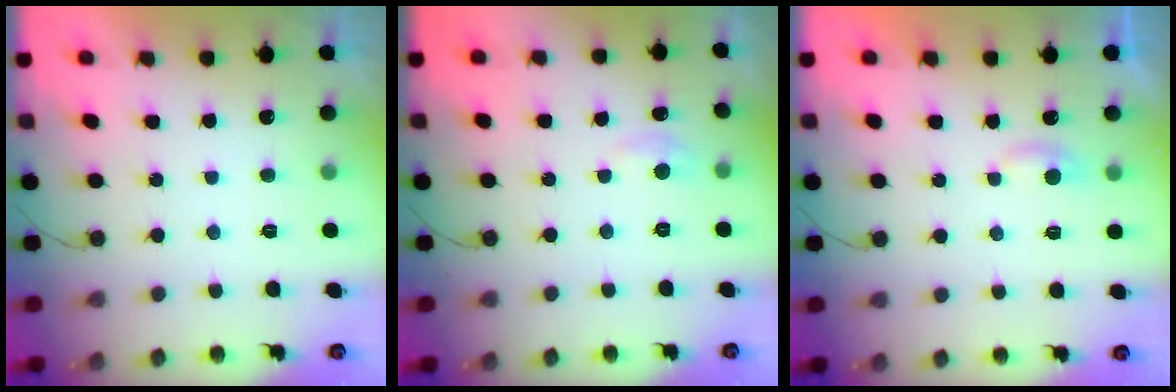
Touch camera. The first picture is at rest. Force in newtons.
{"total": 3.5, "press": 3.4, "slide": 0.4}
{"total": 3.2, "press": 3.1, "slide": 0.3}